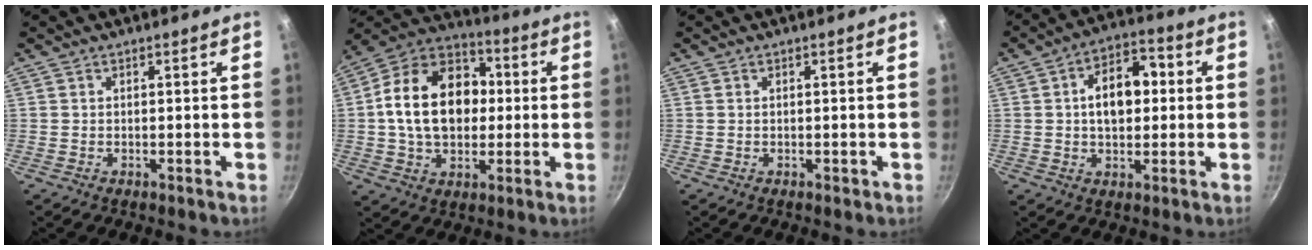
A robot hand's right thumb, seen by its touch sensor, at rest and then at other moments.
{"total": 19.6, "force": [1.1, 13.8, 13.9], "torque": [-0.214, 0.025, 0.014]}
{"total": 0.0}
{"total": 11.3, "force": [1.2, 7.0, 8.8], "torque": [-0.113, 0.022, 0.013]}